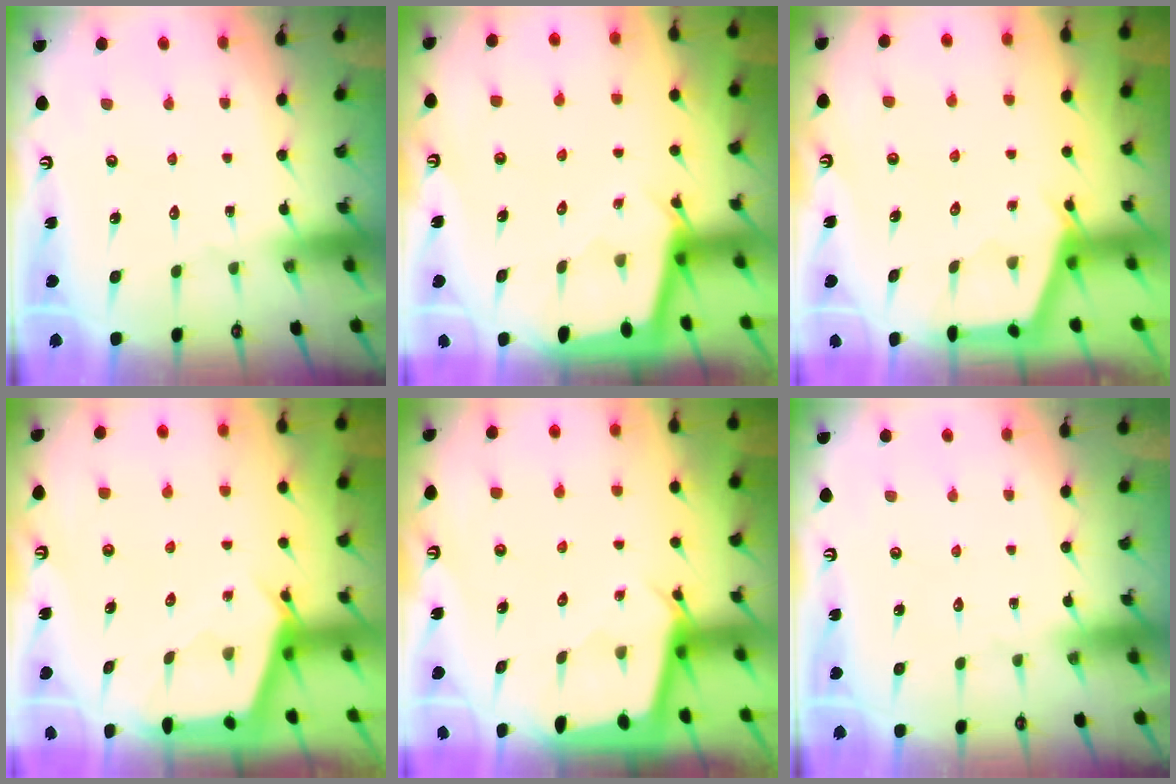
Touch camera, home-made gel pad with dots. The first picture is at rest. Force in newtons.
{"total": 2.0, "press": 2.0, "slide": 0.2}
{"total": 2.9, "press": 2.9, "slide": 0.3}
{"total": 2.7, "press": 2.7, "slide": 0.3}
{"total": 2.5, "press": 2.5, "slide": 0.3}
{"total": 0.0}